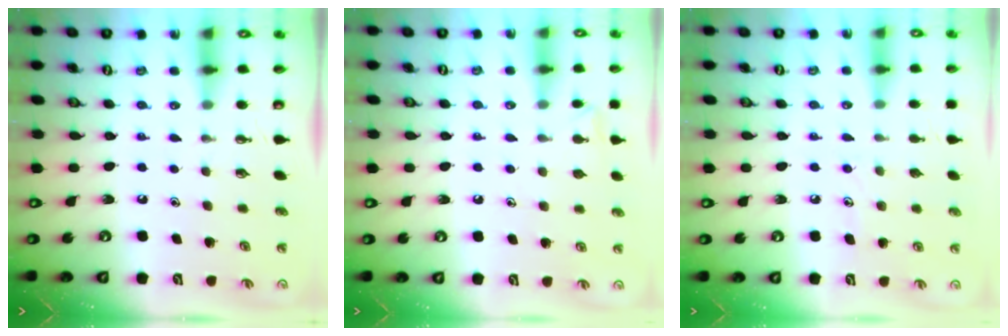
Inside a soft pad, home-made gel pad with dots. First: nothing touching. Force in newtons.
{"total": 5.5, "press": 5.4, "slide": 0.6}
{"total": 5.7, "press": 5.7, "slide": 0.6}